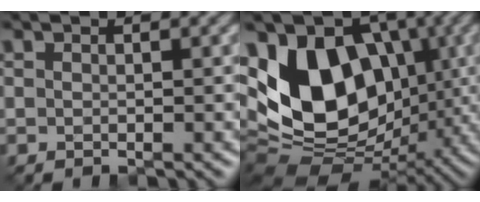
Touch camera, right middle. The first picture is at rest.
{"total": 13.9, "force": [0.4, 9.9, 9.7], "torque": [-0.175, 0.002, -0.014]}